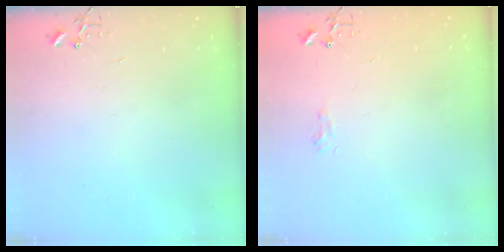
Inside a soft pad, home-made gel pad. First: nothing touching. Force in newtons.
{"total": 6.1, "press": 6.1, "slide": 0.8}